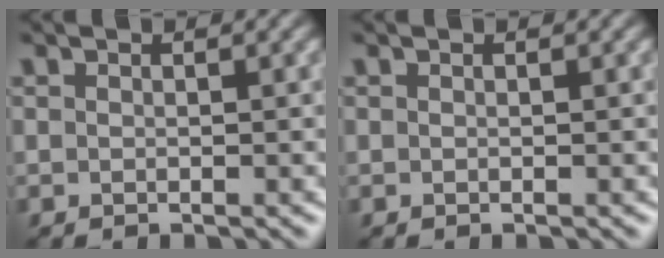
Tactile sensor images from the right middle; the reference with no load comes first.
{"total": 0.0}